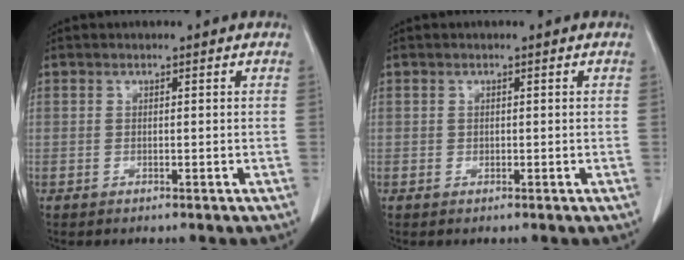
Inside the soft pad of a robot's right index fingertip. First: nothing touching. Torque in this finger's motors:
{"motor_torque": [0.07, -0.01, 0.02, 0.00]}